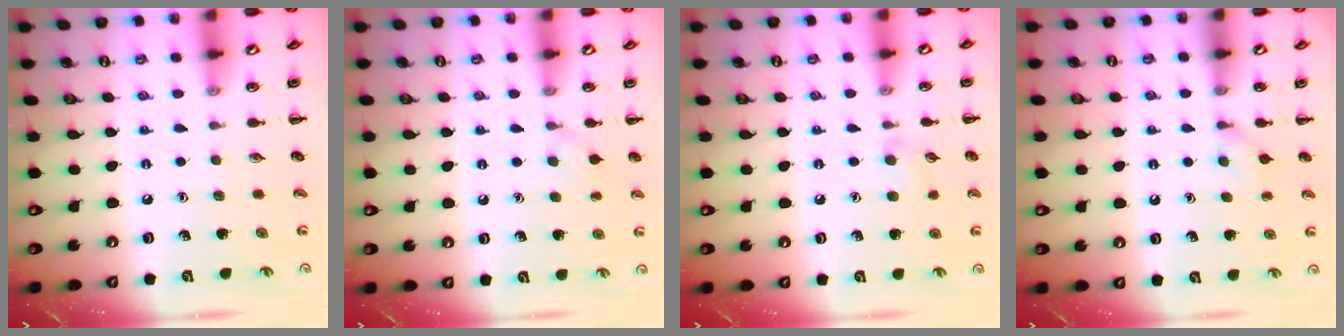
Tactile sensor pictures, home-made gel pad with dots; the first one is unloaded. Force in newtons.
{"total": 6.4, "press": 6.1, "slide": 1.7}
{"total": 5.0, "press": 4.6, "slide": 1.8}
{"total": 3.5, "press": 3.3, "slide": 1.4}